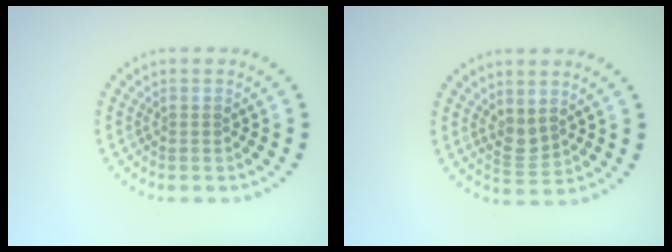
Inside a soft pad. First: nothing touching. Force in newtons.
{"total": 1.8, "press": 1.5, "slide": 1.0}